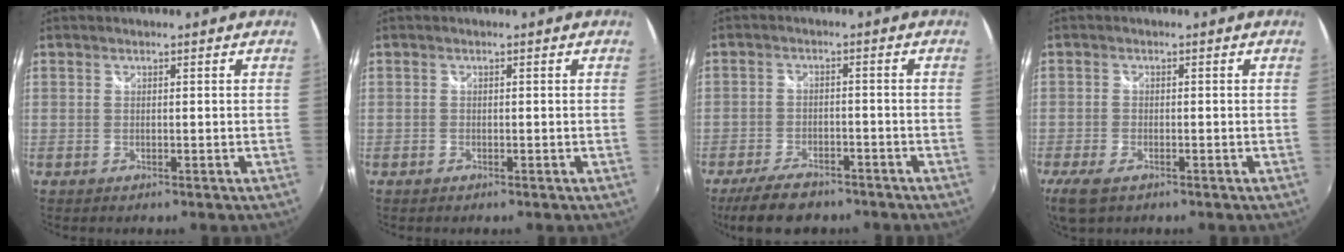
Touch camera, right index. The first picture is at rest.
{"total": 0.6, "force": [-0.5, 0.3, 0.1], "torque": [-0.002, -0.001, -0.010]}
{"total": 8.5, "force": [-6.6, 3.9, 3.7], "torque": [-0.102, 0.000, -0.109]}
{"total": 5.5, "force": [-3.6, 2.4, 3.4], "torque": [-0.083, -0.018, -0.065]}